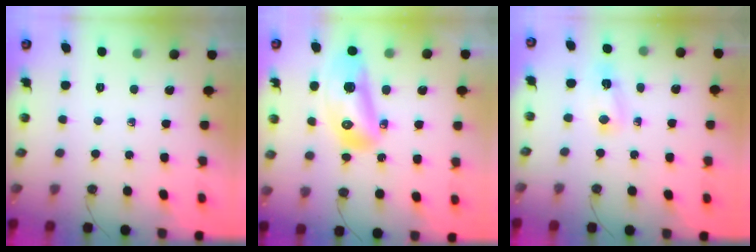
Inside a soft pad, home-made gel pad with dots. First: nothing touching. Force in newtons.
{"total": 15.2, "press": 15.1, "slide": 1.8}
{"total": 15.4, "press": 4.1, "slide": 14.9}